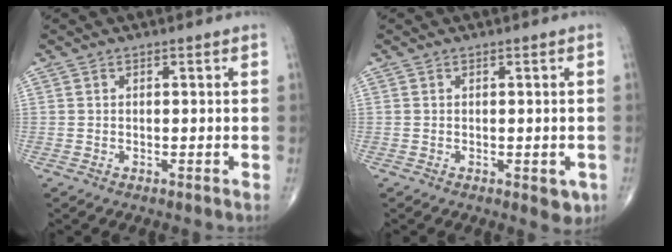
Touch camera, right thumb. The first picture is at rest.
{"total": 3.0, "force": [-0.9, 1.5, 2.4], "torque": [-0.009, -0.003, -0.008]}